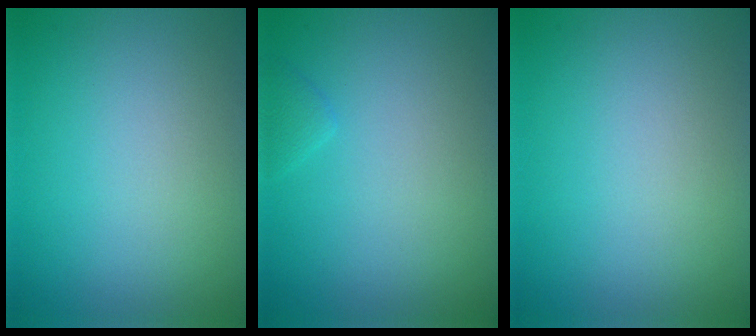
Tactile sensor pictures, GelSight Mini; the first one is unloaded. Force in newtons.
{"total": 0.8, "press": 0.8, "slide": 0.1}
{"total": 0.0}